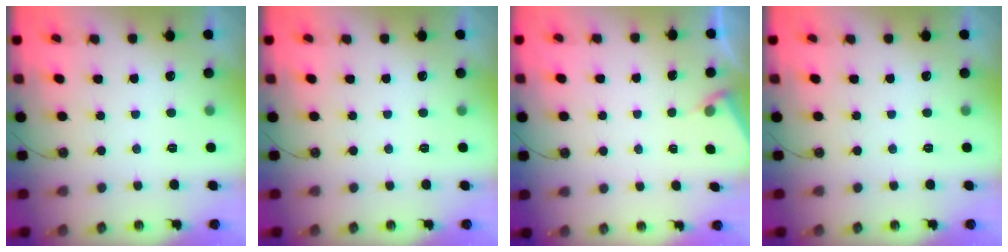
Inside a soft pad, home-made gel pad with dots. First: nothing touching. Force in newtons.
{"total": 0.0}
{"total": 3.0, "press": 2.9, "slide": 0.4}
{"total": 0.0}